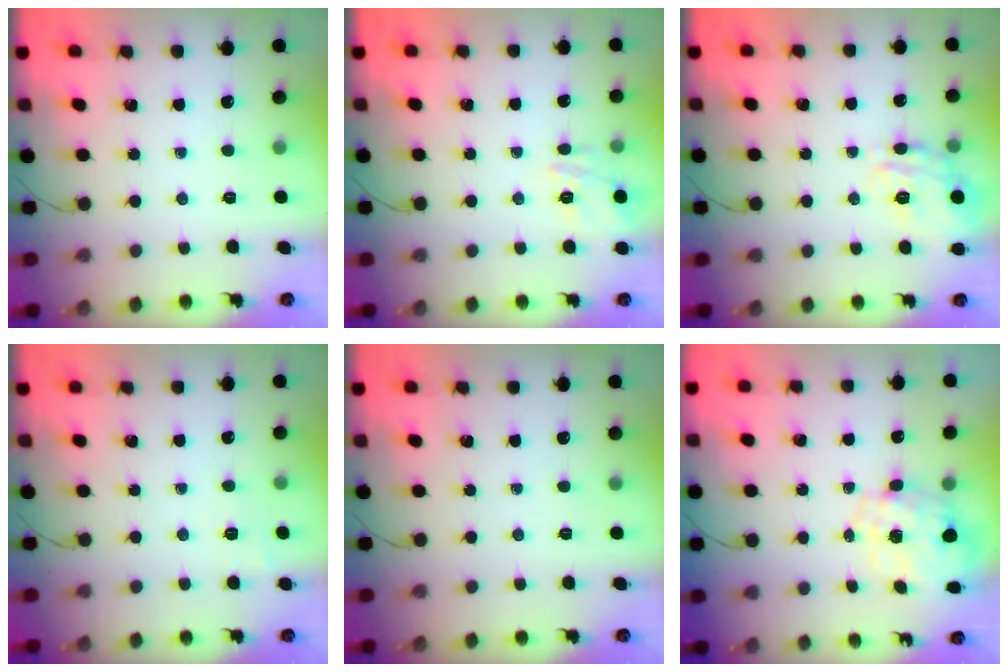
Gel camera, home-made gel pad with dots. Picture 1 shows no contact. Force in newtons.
{"total": 13.1, "press": 13.1, "slide": 0.6}
{"total": 17.0, "press": 16.9, "slide": 1.0}
{"total": 2.2, "press": 0.9, "slide": 2.0}
{"total": 0.0}
{"total": 2.3, "press": 2.1, "slide": 1.0}